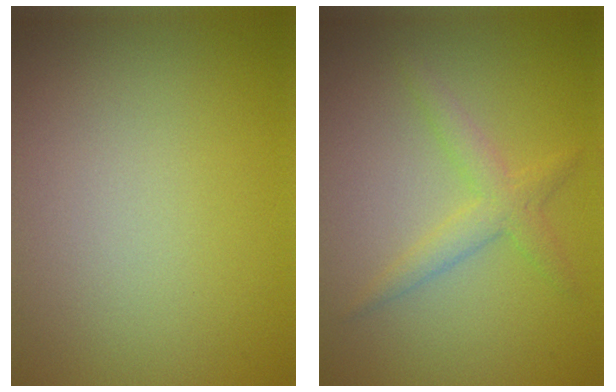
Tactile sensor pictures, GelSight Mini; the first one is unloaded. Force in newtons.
{"total": 2.3, "press": 2.3, "slide": 0.1}